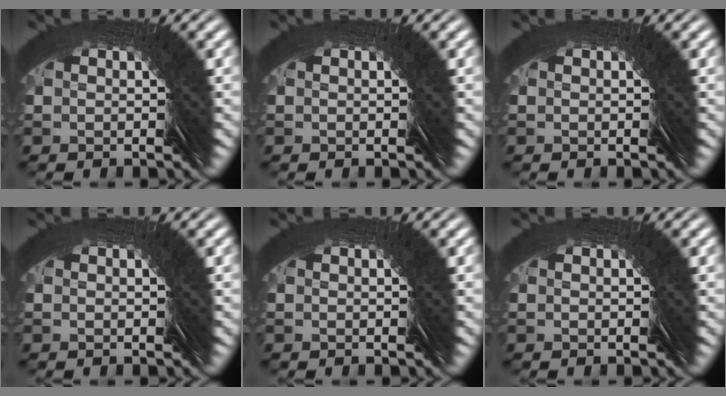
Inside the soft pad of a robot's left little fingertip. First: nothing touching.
{"total": 0.0}
{"total": 0.0}
{"total": 0.0}
{"total": 0.0}
{"total": 0.0}